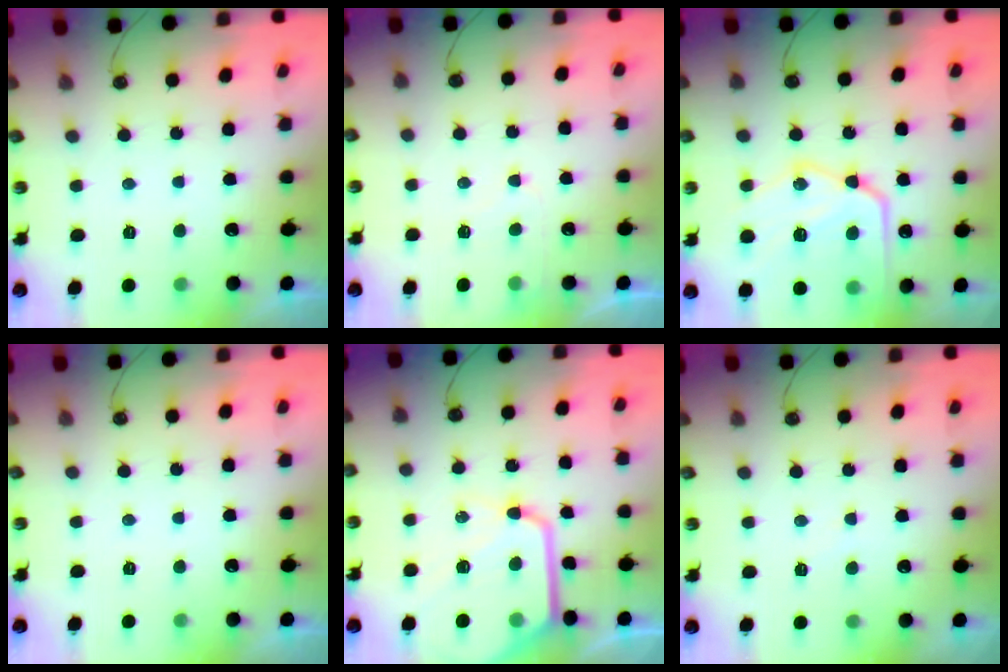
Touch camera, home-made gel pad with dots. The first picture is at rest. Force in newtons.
{"total": 5.3, "press": 5.2, "slide": 0.6}
{"total": 21.6, "press": 21.6, "slide": 1.5}
{"total": 0.0}
{"total": 18.0, "press": 17.9, "slide": 1.5}
{"total": 3.4, "press": 3.4, "slide": 0.5}